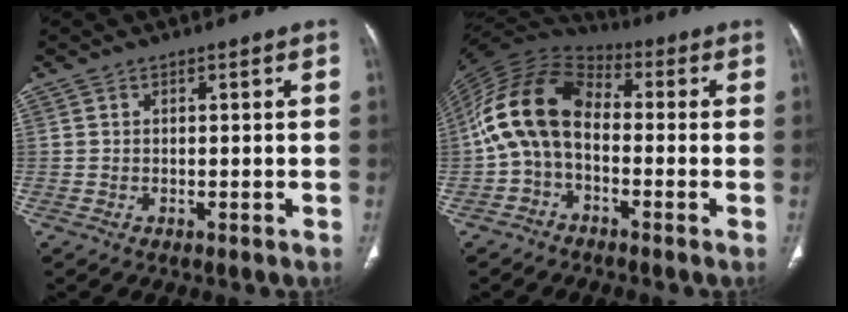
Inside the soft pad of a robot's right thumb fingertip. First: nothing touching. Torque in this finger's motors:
{"motor_torque": [0.20, 1.51, 1.95, -0.52, 0.28]}